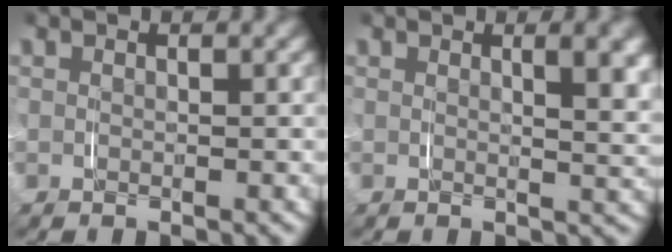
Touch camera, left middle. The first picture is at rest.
{"total": 2.7, "force": [1.2, 0.3, 2.3], "torque": [-0.029, -0.004, 0.020]}